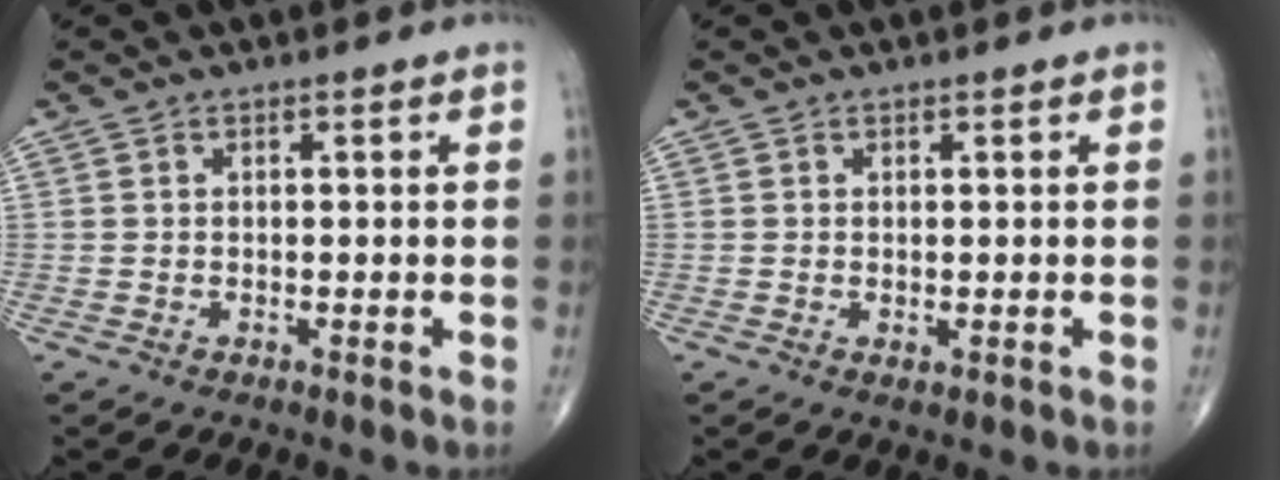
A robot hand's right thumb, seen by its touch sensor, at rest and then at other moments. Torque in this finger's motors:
{"motor_torque": [-0.25, 0.75, 0.16, 0.21, -0.07]}